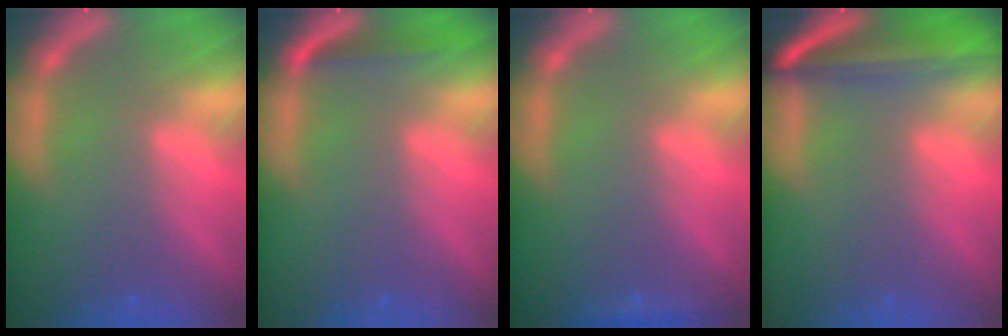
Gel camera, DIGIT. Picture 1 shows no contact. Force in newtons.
{"total": 2.5}
{"total": 0.9}
{"total": 8.5}